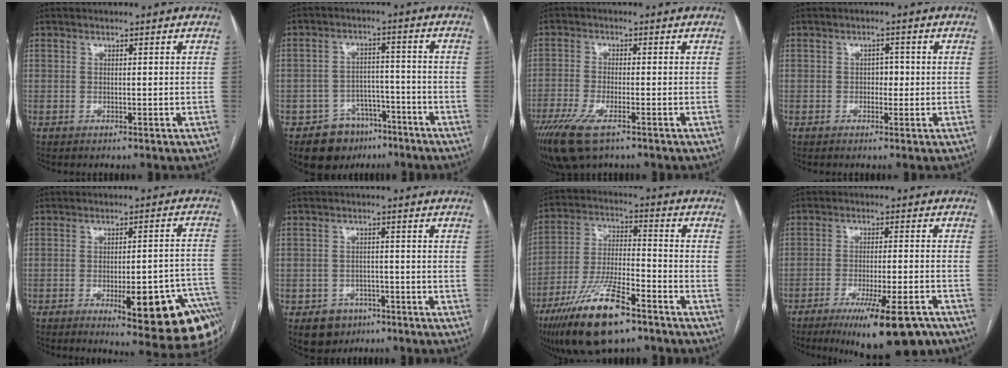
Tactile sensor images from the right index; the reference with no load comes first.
{"total": 8.3, "force": [-5.6, 5.9, 1.6], "torque": [-0.016, 0.024, -0.078]}
{"total": 9.1, "force": [-5.8, 2.6, 6.4], "torque": [-0.126, -0.022, -0.102]}
{"total": 1.9, "force": [-0.2, 1.3, 1.4], "torque": [-0.013, 0.006, -0.005]}
{"total": 18.7, "force": [-9.3, 3.8, 15.8], "torque": [-0.096, 0.026, -0.113]}
{"total": 5.0, "force": [-2.8, 4.0, 1.1], "torque": [-0.016, 0.007, -0.035]}
{"total": 16.2, "force": [-10.4, 4.2, 11.7], "torque": [-0.245, -0.018, -0.187]}
{"total": 15.5, "force": [-11.1, 2.2, 10.6], "torque": [-0.129, -0.021, -0.168]}